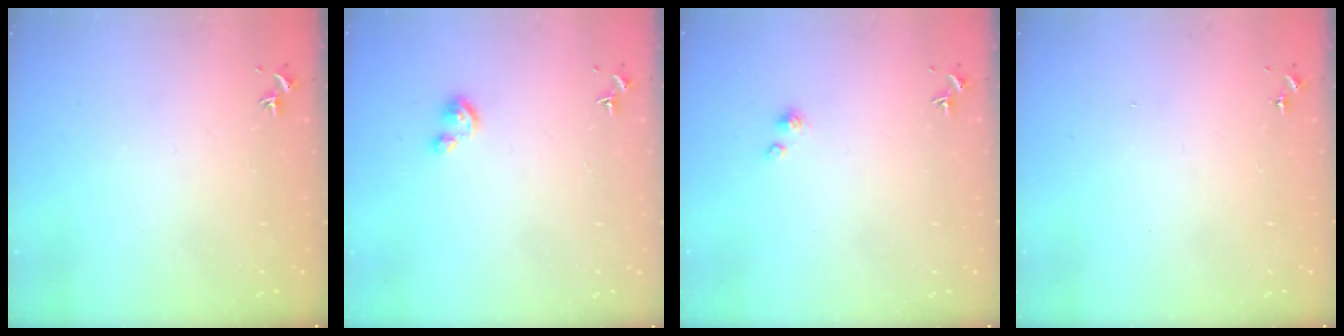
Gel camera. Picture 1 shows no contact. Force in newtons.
{"total": 2.8, "press": 2.8, "slide": 0.2}
{"total": 2.1, "press": 2.1, "slide": 0.2}
{"total": 0.0}